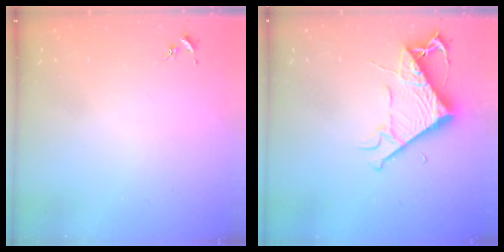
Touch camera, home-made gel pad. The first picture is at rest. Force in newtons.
{"total": 8.0, "press": 7.9, "slide": 0.8}